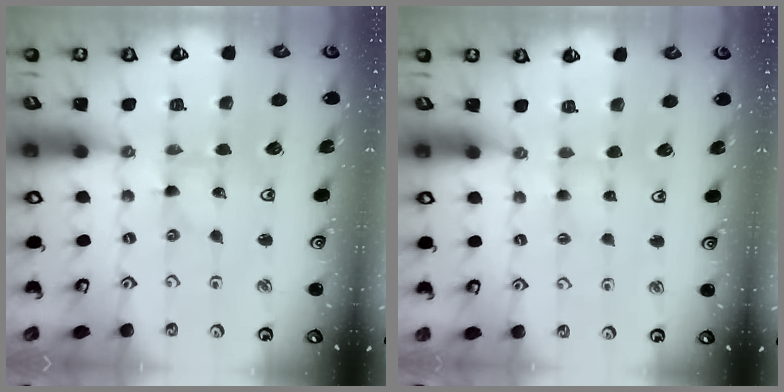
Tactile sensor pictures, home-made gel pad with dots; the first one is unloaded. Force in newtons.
{"total": 1.6, "press": 1.6, "slide": 0.3}